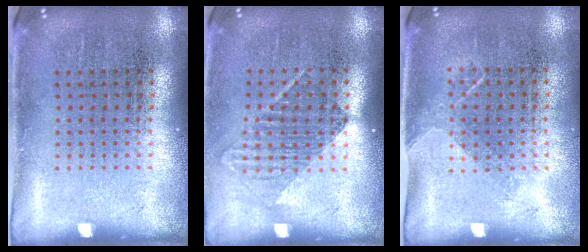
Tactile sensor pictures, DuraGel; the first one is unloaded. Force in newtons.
{"total": 1.3, "press": 1.0, "slide": 0.8}
{"total": 1.2, "press": 1.0, "slide": 0.8}